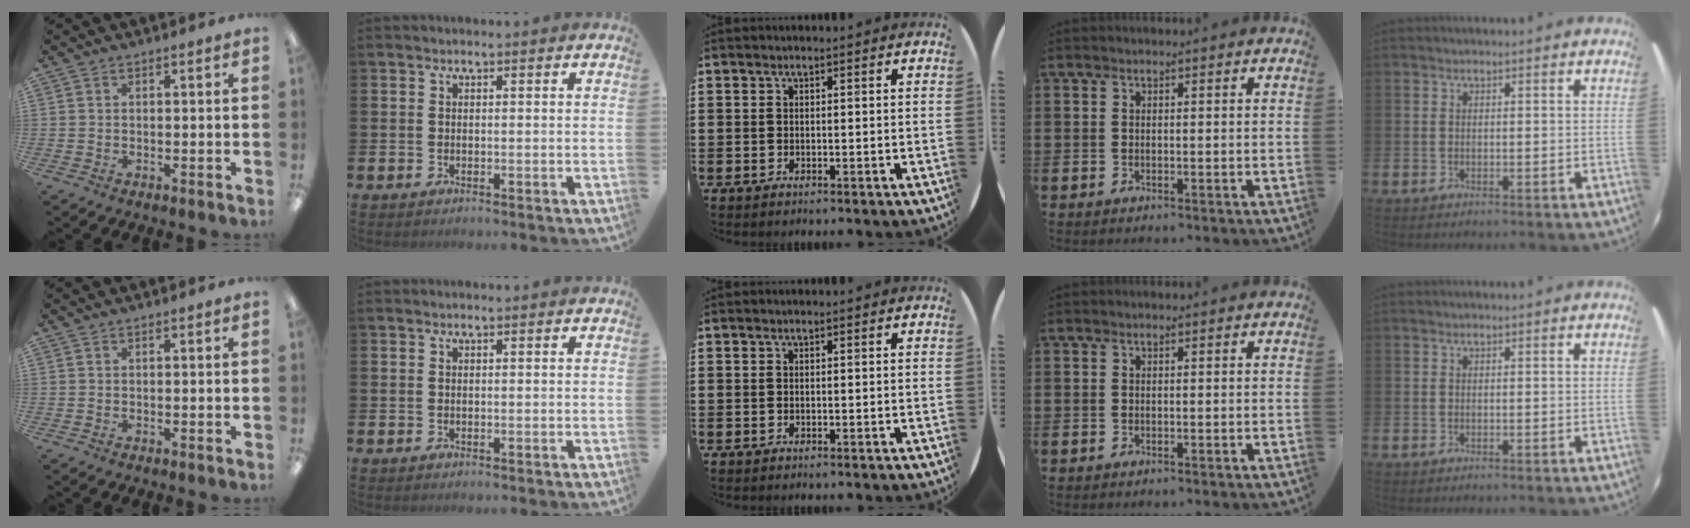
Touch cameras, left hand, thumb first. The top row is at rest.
{}